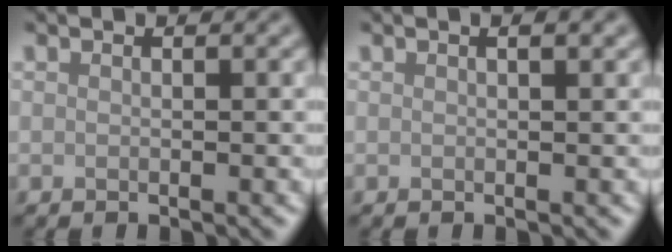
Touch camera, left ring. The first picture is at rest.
{"total": 1.0, "force": [0.5, 0.2, 0.8], "torque": [-0.011, 0.002, 0.007]}